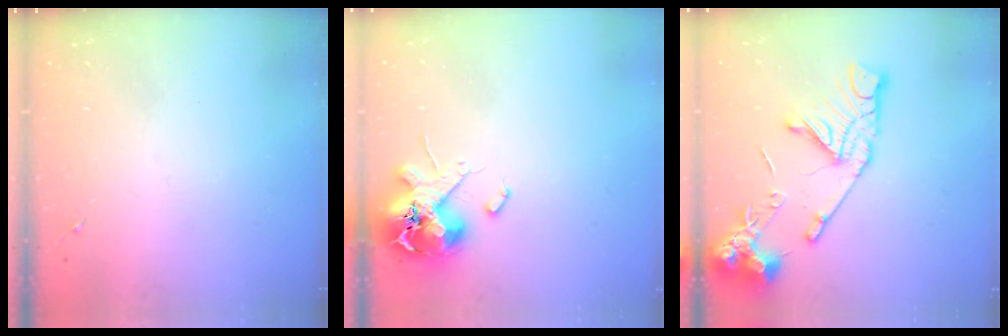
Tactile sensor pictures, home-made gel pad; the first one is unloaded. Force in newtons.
{"total": 13.9, "press": 13.8, "slide": 2.0}
{"total": 16.8, "press": 16.6, "slide": 1.9}